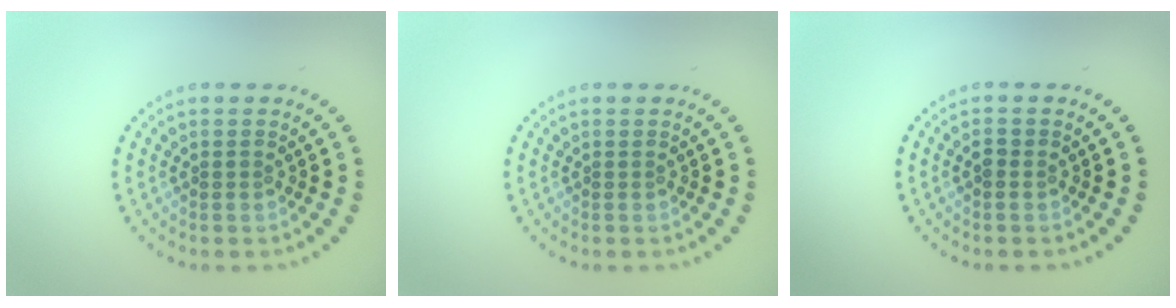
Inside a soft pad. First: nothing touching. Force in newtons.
{"total": 0.0}
{"total": 1.2, "press": 1.2, "slide": 0.2}